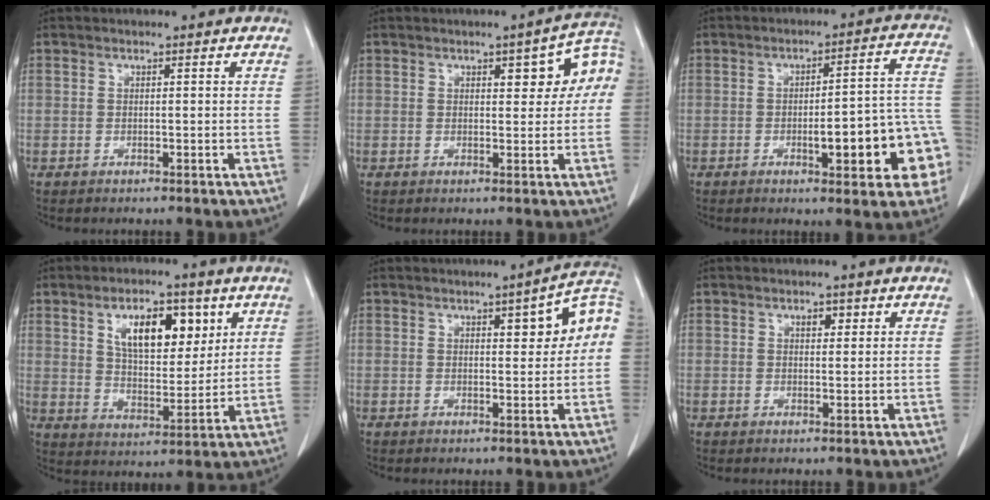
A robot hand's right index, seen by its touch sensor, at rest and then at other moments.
{"total": 7.0, "force": [1.6, 2.6, 6.3], "torque": [-0.070, 0.029, 0.017]}
{"total": 13.5, "force": [-4.1, 2.7, 12.6], "torque": [-0.125, 0.034, -0.046]}
{"total": 11.3, "force": [4.9, 5.2, 8.8], "torque": [-0.141, 0.012, 0.088]}
{"total": 7.0, "force": [1.4, 1.7, 6.6], "torque": [-0.082, 0.025, 0.013]}
{"total": 1.7, "force": [0.8, 0.9, 1.1], "torque": [-0.015, -0.001, 0.012]}